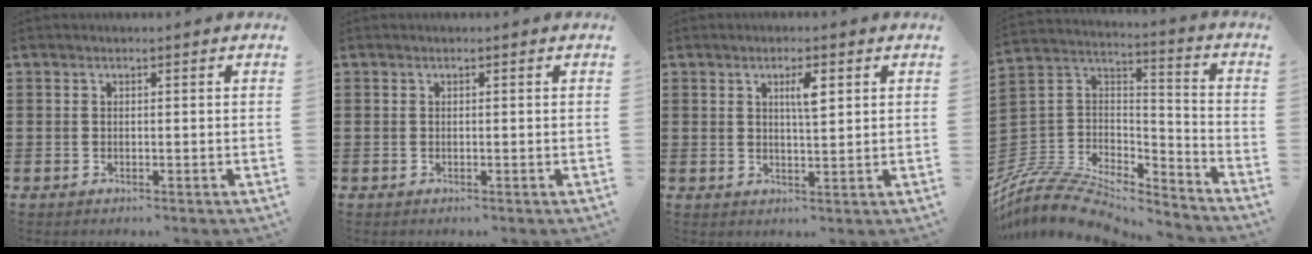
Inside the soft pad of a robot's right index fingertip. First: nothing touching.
{"total": 0.0}
{"total": 3.2, "force": [1.2, 0.7, 2.9], "torque": [-0.052, 0.003, 0.017]}
{"total": 8.9, "force": [-7.9, 3.1, 2.9], "torque": [-0.079, 0.003, -0.161]}